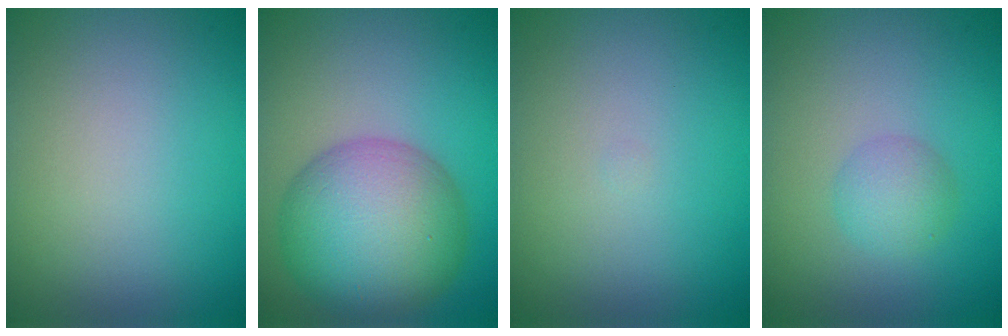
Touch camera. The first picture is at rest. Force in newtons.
{"total": 10.3, "press": 10.3, "slide": 0.2}
{"total": 0.0}
{"total": 2.2, "press": 2.2, "slide": 0.1}